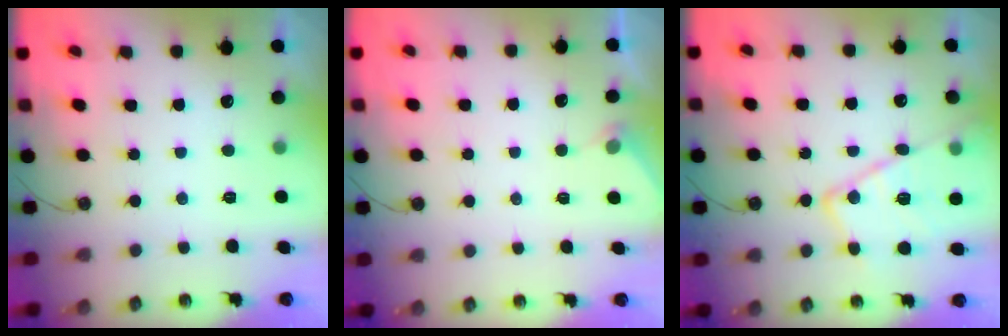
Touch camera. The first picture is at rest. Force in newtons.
{"total": 2.7, "press": 2.7, "slide": 0.4}
{"total": 17.1, "press": 17.1, "slide": 1.0}